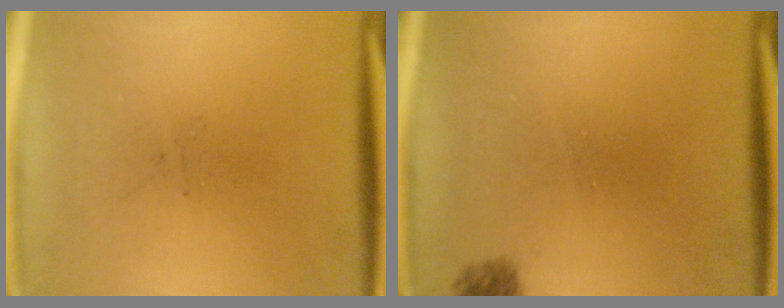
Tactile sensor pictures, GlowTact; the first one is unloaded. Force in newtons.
{"total": 1.4}